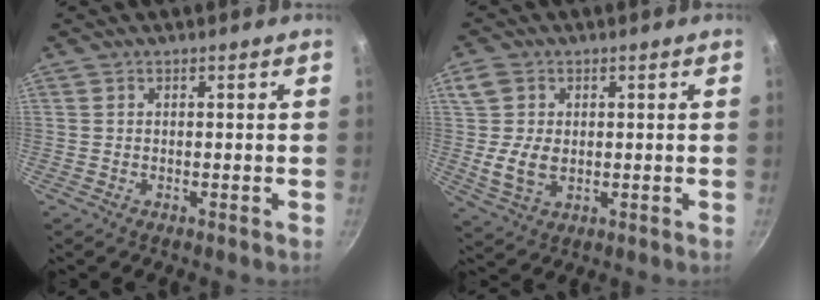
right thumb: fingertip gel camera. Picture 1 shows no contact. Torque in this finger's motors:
{"motor_torque": [0.00, 0.15, 0.34, -0.29, 0.08]}